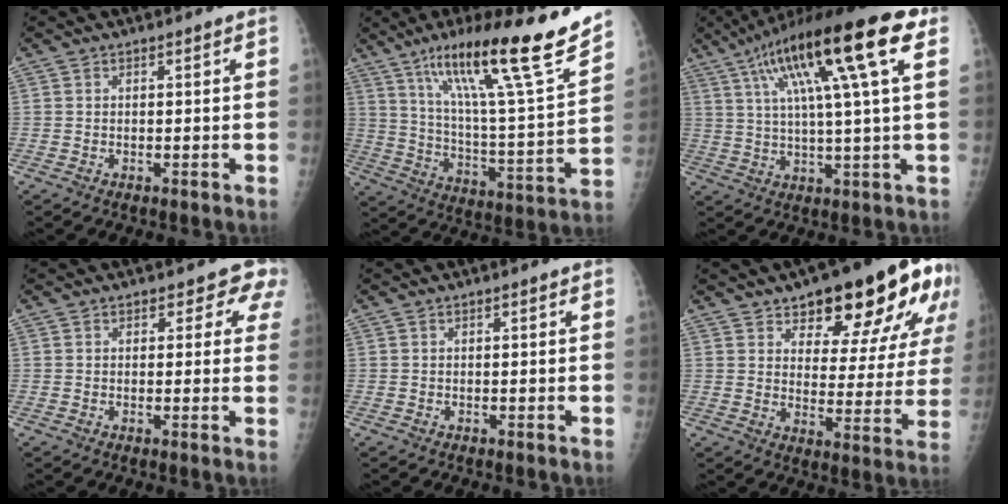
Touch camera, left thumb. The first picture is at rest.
{"total": 24.6, "force": [16.7, 1.8, 18.0], "torque": [-0.263, -0.061, 0.278]}
{"total": 20.6, "force": [8.4, 3.2, 18.5], "torque": [-0.309, 0.013, 0.131]}
{"total": 4.1, "force": [3.0, 2.6, 1.1], "torque": [0.028, -0.011, 0.016]}
{"total": 0.0}
{"total": 21.3, "force": [12.2, 8.8, 15.0], "torque": [-0.150, -0.036, 0.168]}